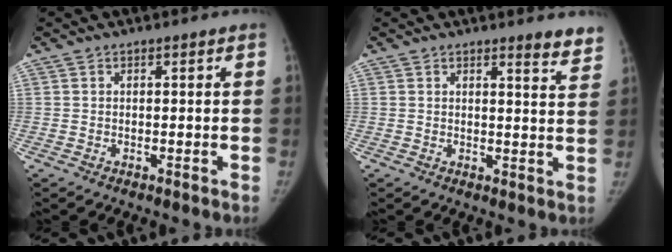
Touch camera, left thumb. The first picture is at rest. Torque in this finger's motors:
{"motor_torque": [0.31, -0.27, 0.58, -0.22, -0.02]}